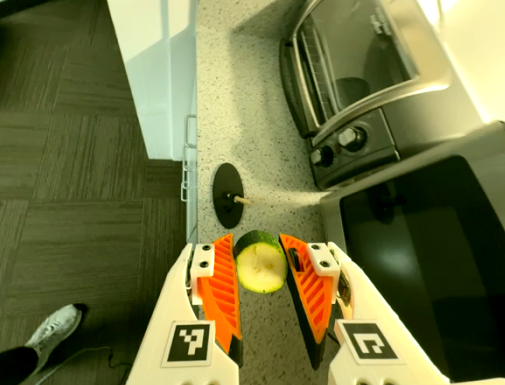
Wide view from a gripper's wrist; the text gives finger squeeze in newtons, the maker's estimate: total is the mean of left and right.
{"total": 9.7, "left": 9.5, "right": 9.8}